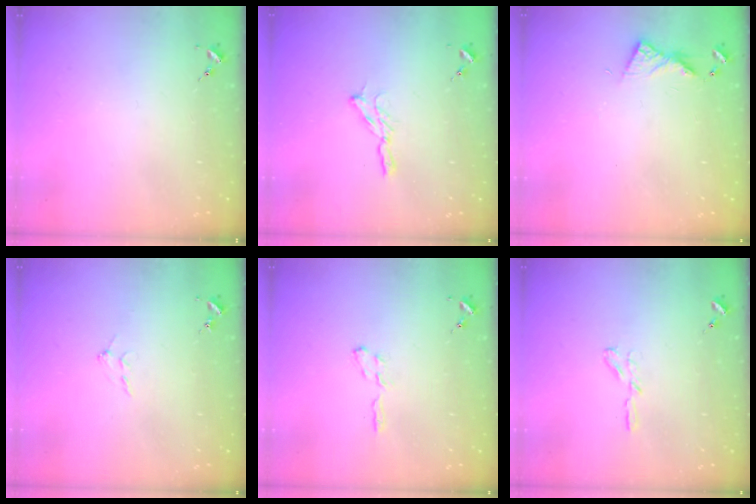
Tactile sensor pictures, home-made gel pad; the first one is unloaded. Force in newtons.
{"total": 5.4, "press": 5.4, "slide": 0.4}
{"total": 6.1, "press": 6.1, "slide": 0.6}
{"total": 5.0, "press": 5.0, "slide": 0.9}
{"total": 4.5, "press": 4.5, "slide": 0.5}
{"total": 3.8, "press": 3.8, "slide": 0.3}